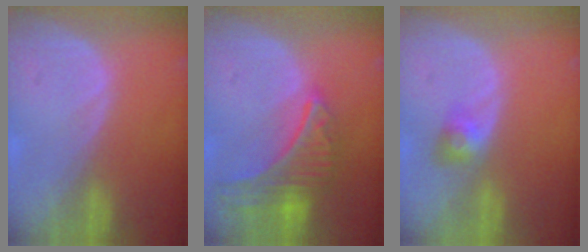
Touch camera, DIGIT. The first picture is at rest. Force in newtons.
{"total": 9.3, "press": 8.2, "slide": 4.4}
{"total": 3.2, "press": 2.8, "slide": 1.5}